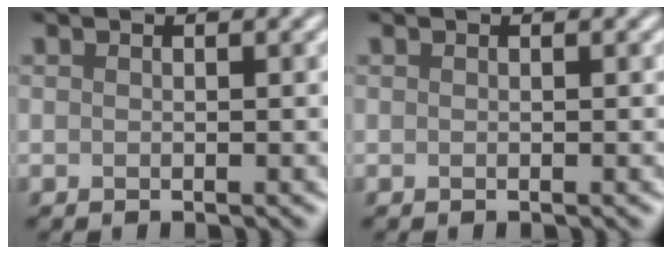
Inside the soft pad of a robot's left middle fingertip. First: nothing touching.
{"total": 0.0}